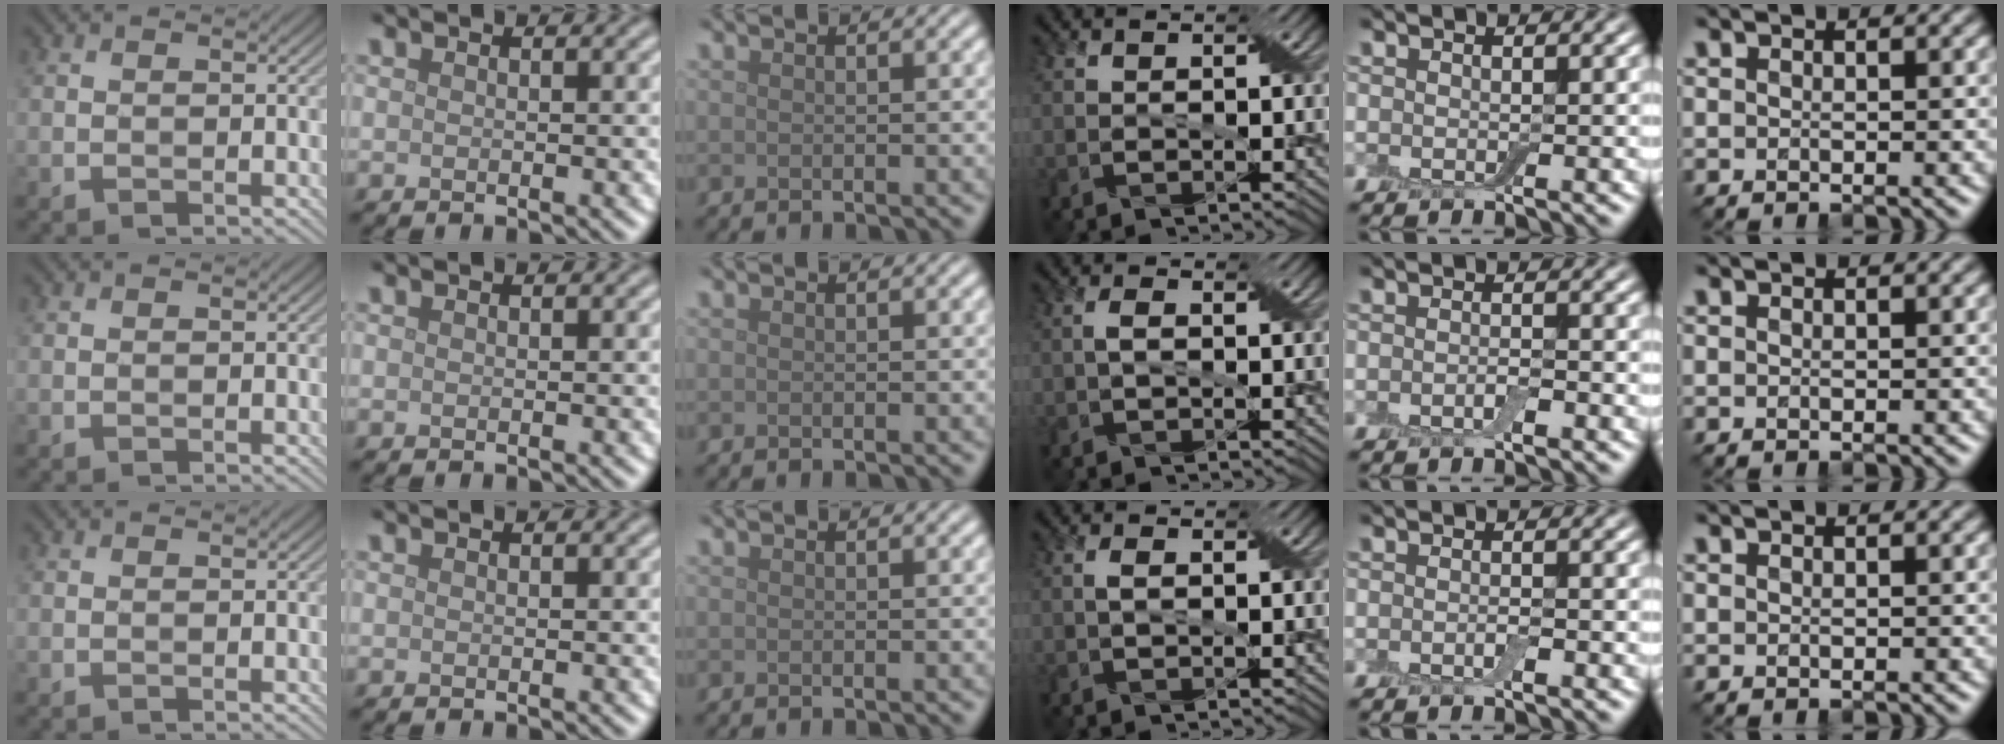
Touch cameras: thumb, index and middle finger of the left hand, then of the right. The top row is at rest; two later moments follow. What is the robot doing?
{"motion": "fold", "object": "bandage"}